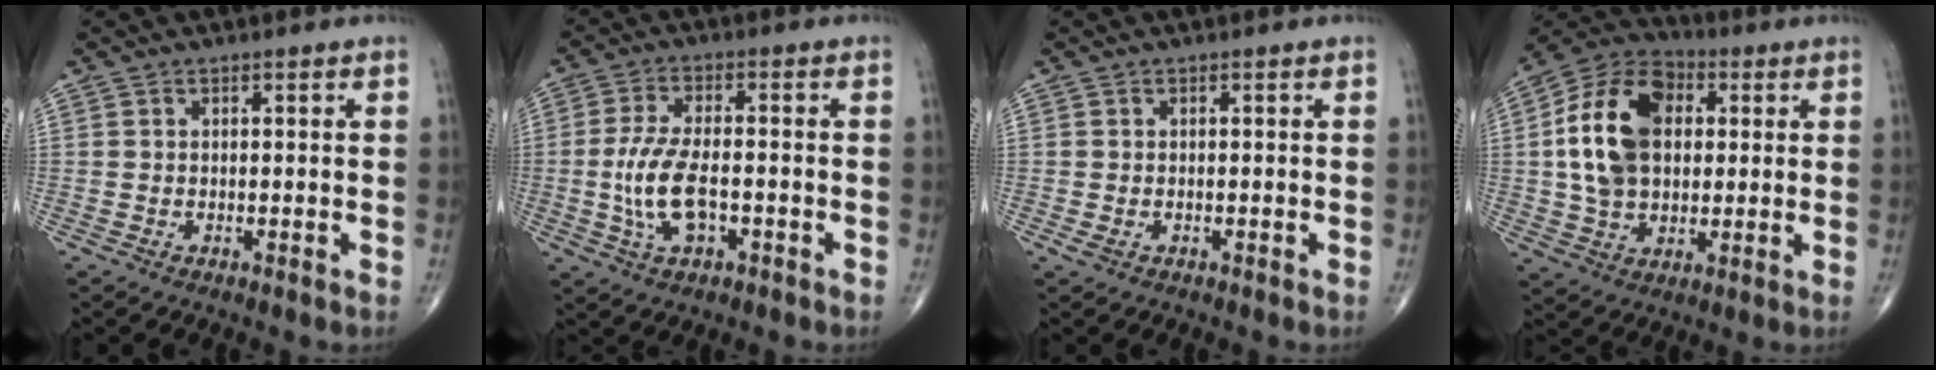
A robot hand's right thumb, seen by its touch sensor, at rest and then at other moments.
{"total": 9.3, "force": [-1.9, 4.3, 8.0], "torque": [-0.170, 0.009, -0.034]}
{"total": 1.2, "force": [-0.4, 0.7, 0.9], "torque": [-0.022, 0.000, -0.005]}
{"total": 17.7, "force": [2.6, 11.9, 12.8], "torque": [-0.216, 0.016, 0.041]}